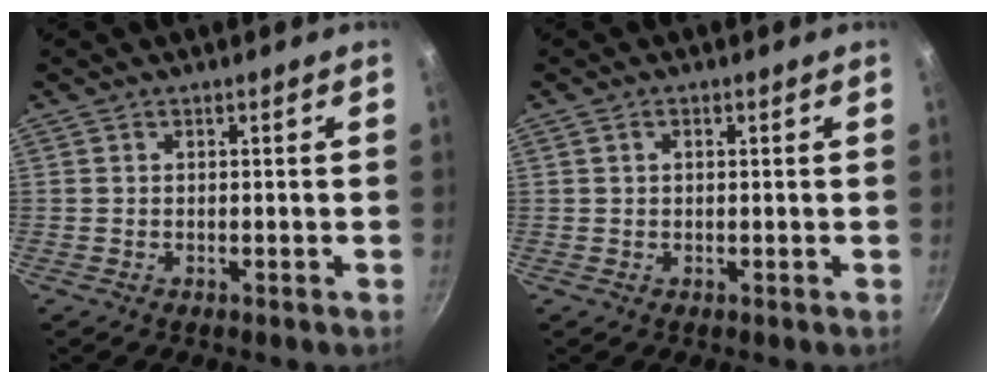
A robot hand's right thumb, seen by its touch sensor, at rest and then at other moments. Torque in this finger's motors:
{"motor_torque": [-0.14, -0.55, -0.37, -0.02, -0.01]}